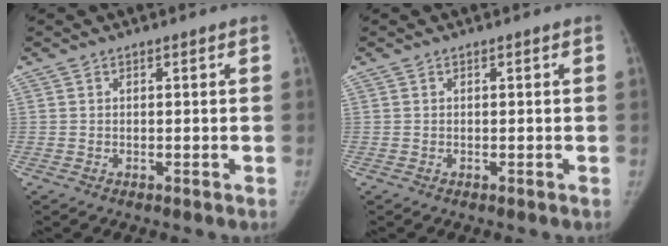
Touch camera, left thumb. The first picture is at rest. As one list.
[{"total": 0.0}]